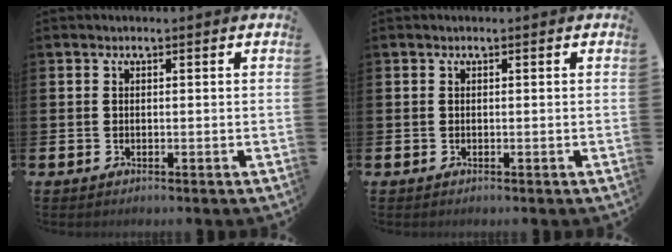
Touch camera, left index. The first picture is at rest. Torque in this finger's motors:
{"motor_torque": [0.00, 0.00, 0.00, 0.00]}